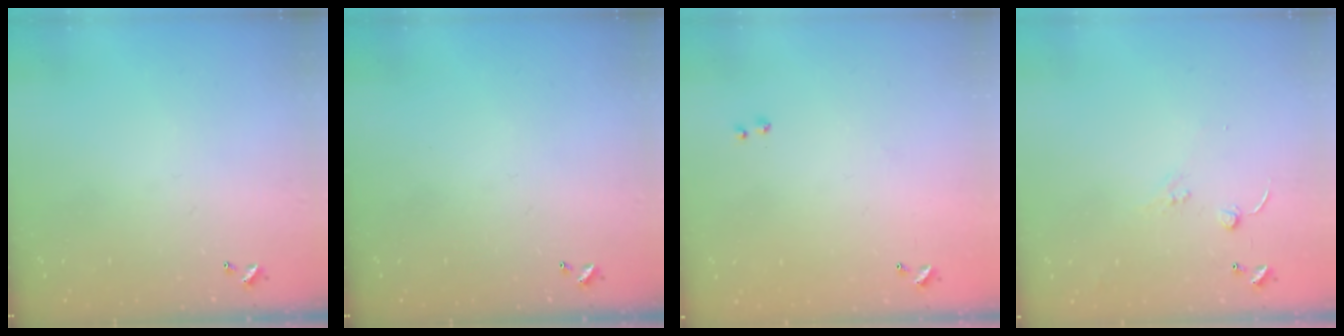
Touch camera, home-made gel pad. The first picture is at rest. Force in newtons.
{"total": 0.0}
{"total": 8.2, "press": 8.2, "slide": 0.5}
{"total": 7.1, "press": 7.1, "slide": 0.6}